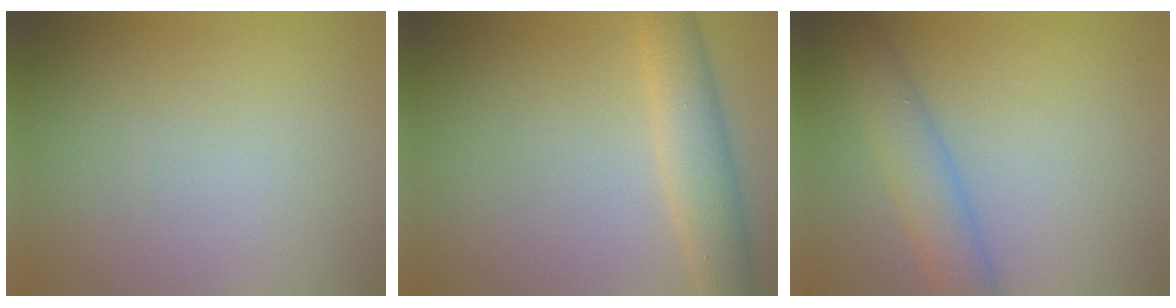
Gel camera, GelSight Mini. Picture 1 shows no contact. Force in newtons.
{"total": 3.5, "press": 3.5, "slide": 0.3}
{"total": 3.8, "press": 3.8, "slide": 0.2}